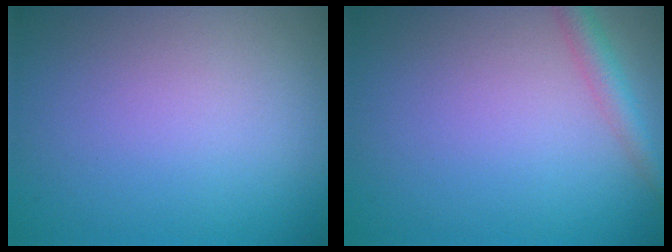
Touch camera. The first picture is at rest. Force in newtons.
{"total": 2.4, "press": 2.4, "slide": 0.2}